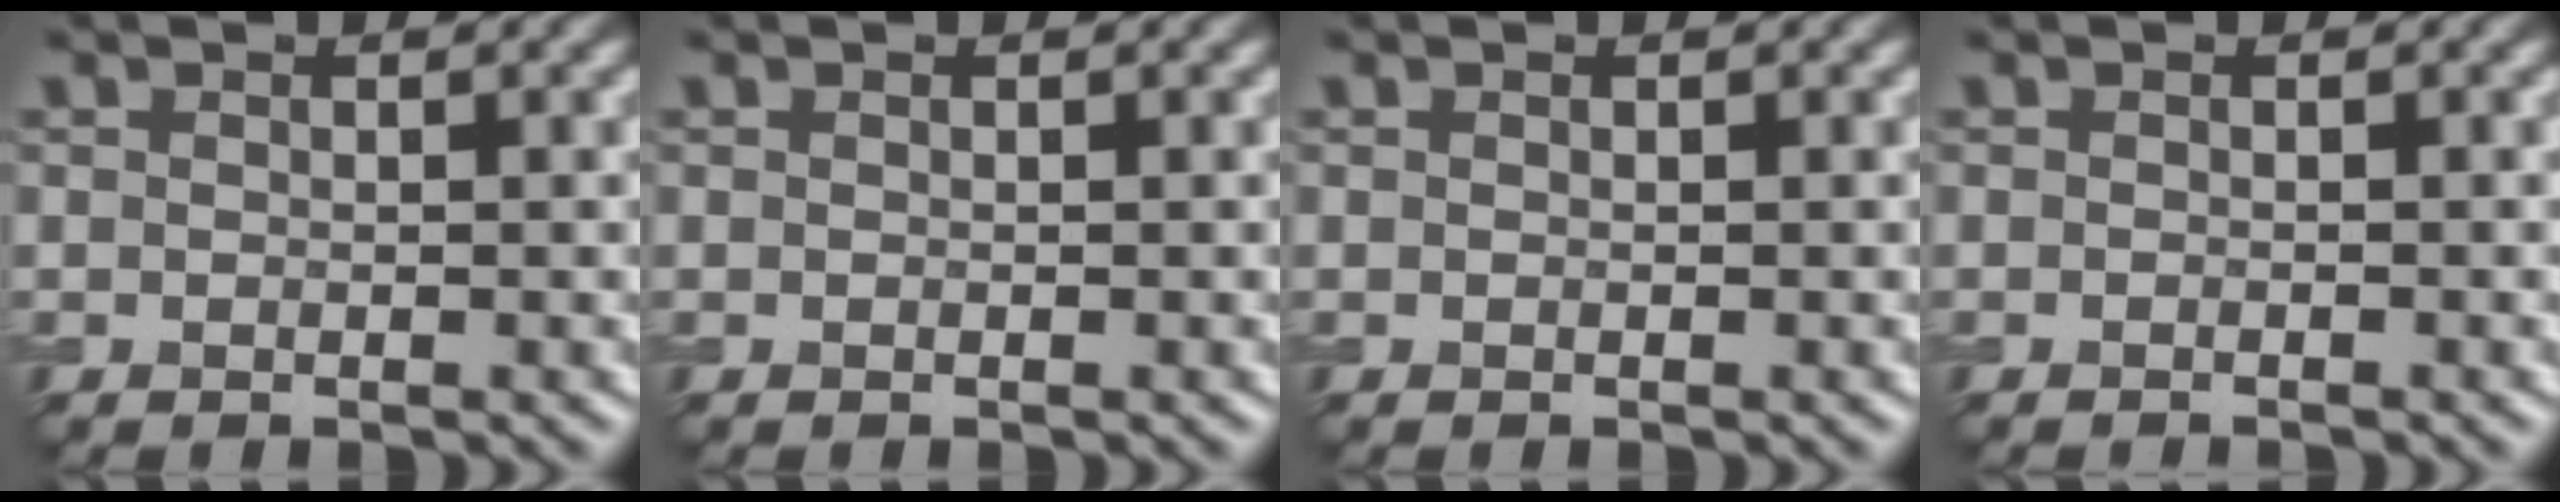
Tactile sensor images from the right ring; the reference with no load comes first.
{"total": 0.0}
{"total": 0.0}
{"total": 0.7, "force": [-0.6, 0.1, 0.3], "torque": [0.000, -0.002, -0.012]}